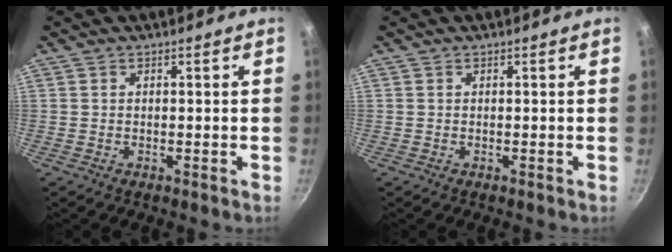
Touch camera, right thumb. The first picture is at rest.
{"total": 0.0}